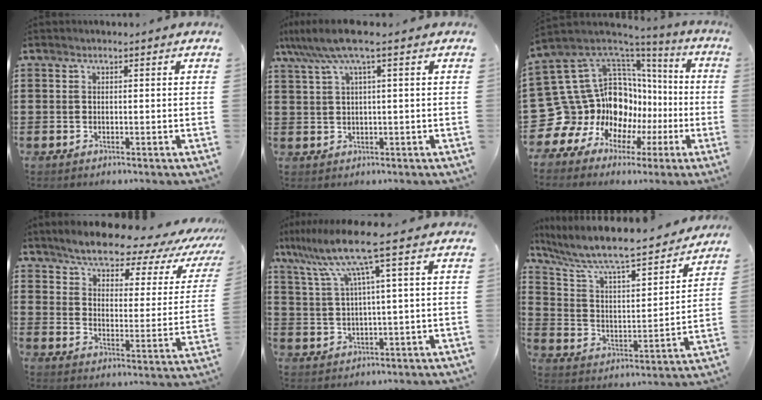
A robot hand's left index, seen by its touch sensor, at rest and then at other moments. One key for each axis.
{"total": 5.2, "fx": 2.2, "fy": 0.2, "fz": 4.7, "tx": -0.110, "ty": -0.006, "tz": 0.032}
{"total": 16.4, "fx": -1.7, "fy": 14.9, "fz": 6.7, "tx": -0.199, "ty": -0.041, "tz": 0.019}
{"total": 6.0, "fx": 5.5, "fy": 0.9, "fz": 2.2, "tx": -0.067, "ty": -0.044, "tz": 0.087}
{"total": 9.5, "fx": 4.8, "fy": -0.1, "fz": 8.2, "tx": -0.194, "ty": -0.021, "tz": 0.072}
{"total": 7.1, "fx": 6.2, "fy": 0.8, "fz": 3.4, "tx": -0.096, "ty": -0.051, "tz": 0.097}